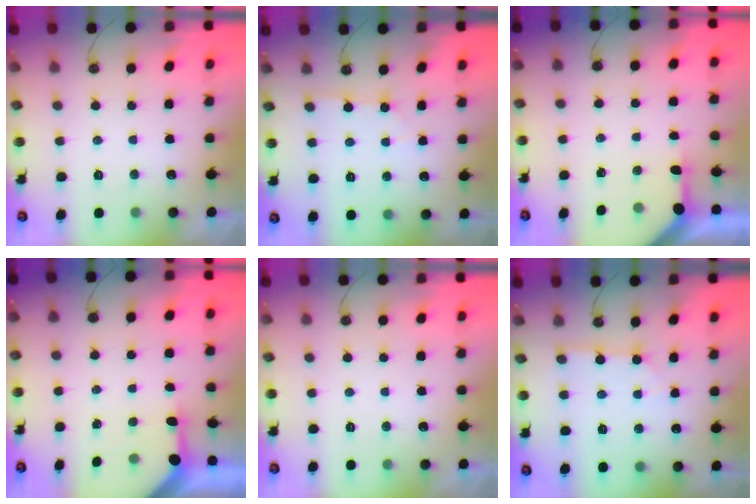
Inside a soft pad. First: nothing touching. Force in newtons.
{"total": 1.8, "press": 1.8, "slide": 0.3}
{"total": 3.4, "press": 3.4, "slide": 0.4}
{"total": 3.4, "press": 3.4, "slide": 0.3}
{"total": 0.0}
{"total": 2.0, "press": 2.0, "slide": 0.1}